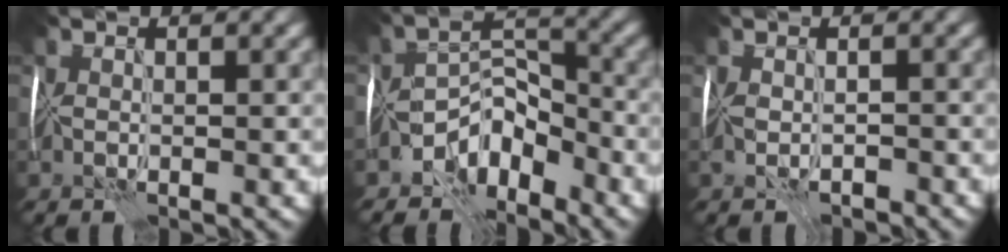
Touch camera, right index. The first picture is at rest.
{"total": 5.3, "force": [-3.9, 2.6, 2.4], "torque": [-0.022, 0.008, -0.082]}
{"total": 2.0, "force": [-1.5, 0.9, 1.0], "torque": [-0.019, -0.006, -0.030]}